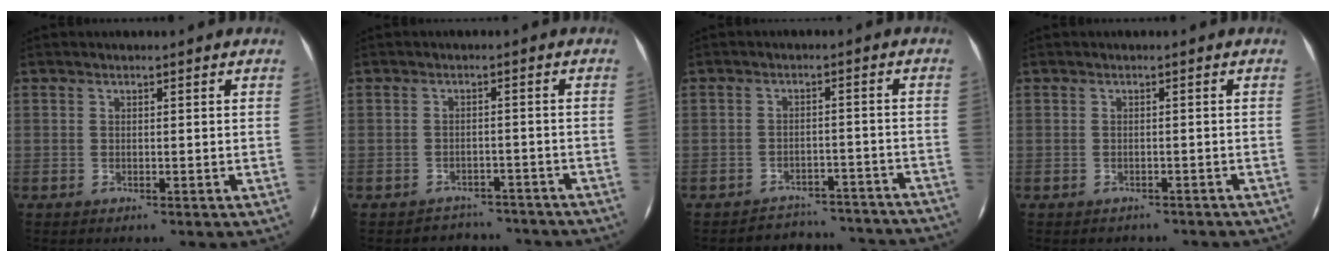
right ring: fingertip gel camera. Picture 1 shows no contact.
{"total": 8.6, "force": [-7.6, 3.8, 1.4], "torque": [-0.029, 0.023, -0.090]}
{"total": 17.1, "force": [-16.1, 4.6, 3.5], "torque": [-0.062, 0.034, -0.188]}
{"total": 2.4, "force": [-1.9, 1.3, 0.6], "torque": [-0.008, 0.002, -0.019]}